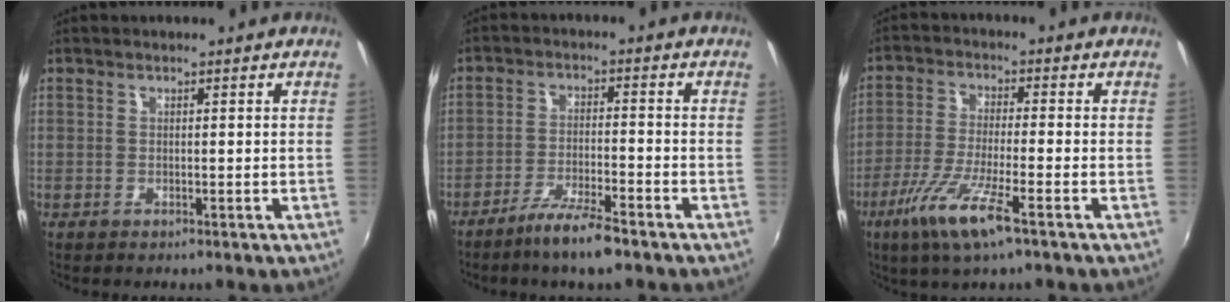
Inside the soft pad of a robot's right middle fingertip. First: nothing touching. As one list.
[{"total": 7.0, "force": [-5.4, 0.6, 4.5], "torque": [-0.101, -0.008, -0.097]}, {"total": 10.4, "force": [-5.8, 1.0, 8.6], "torque": [-0.188, -0.021, -0.113]}]